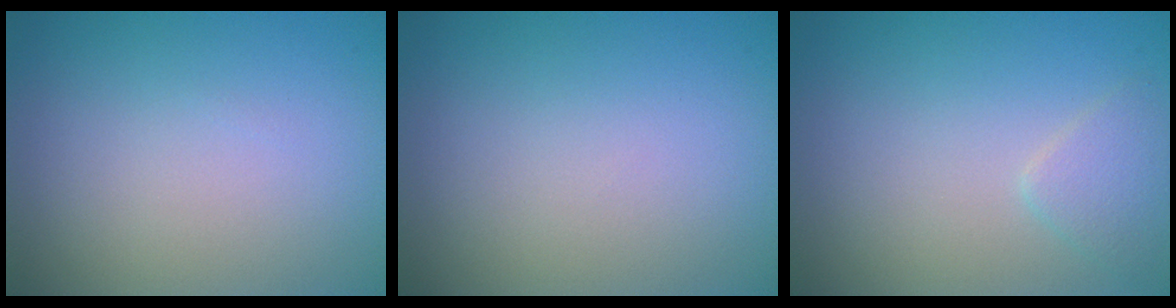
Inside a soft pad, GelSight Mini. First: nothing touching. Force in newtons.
{"total": 0.0}
{"total": 1.6, "press": 1.6, "slide": 0.1}